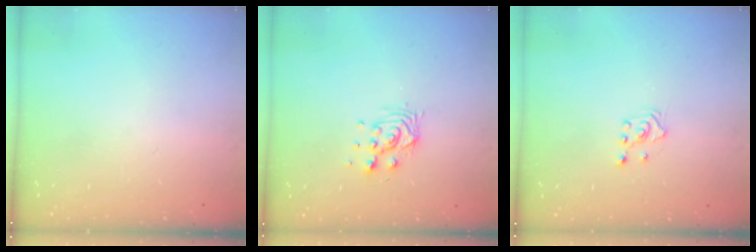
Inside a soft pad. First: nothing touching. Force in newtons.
{"total": 5.9, "press": 5.9, "slide": 0.4}
{"total": 2.1, "press": 1.8, "slide": 0.9}